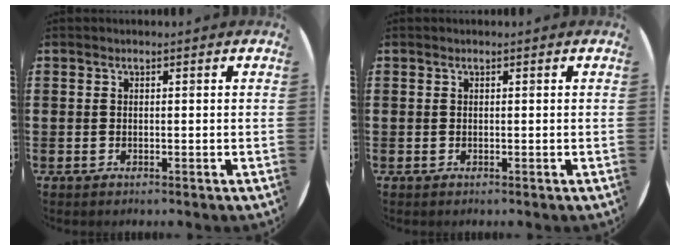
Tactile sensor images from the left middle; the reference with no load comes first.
{"total": 0.0}